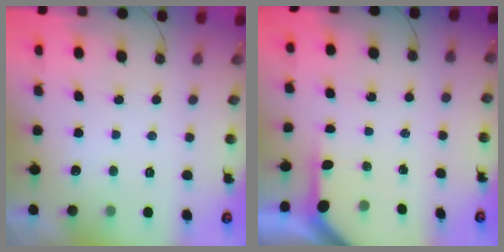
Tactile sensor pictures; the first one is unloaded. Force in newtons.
{"total": 3.9, "press": 3.8, "slide": 0.3}